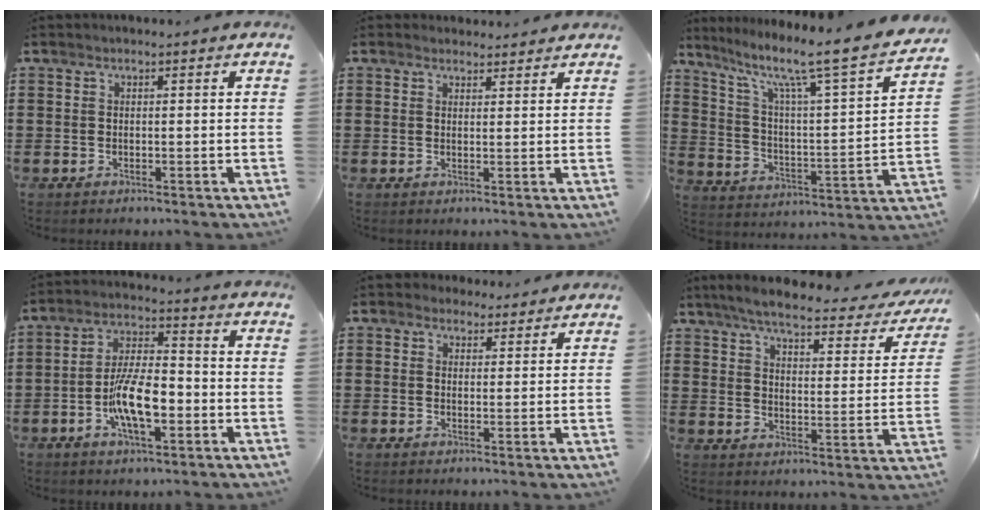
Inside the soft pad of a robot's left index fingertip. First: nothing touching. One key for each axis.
{"total": 1.8, "fx": 1.7, "fy": 0.6, "fz": 0.0, "tx": -0.005, "ty": 0.002, "tz": 0.035}
{"total": 9.0, "fx": 6.8, "fy": 0.5, "fz": 5.9, "tx": -0.126, "ty": -0.059, "tz": 0.097}
{"total": 9.4, "fx": -2.8, "fy": 3.6, "fz": 8.2, "tx": -0.169, "ty": 0.001, "tz": -0.055}
{"total": 2.8, "fx": 2.2, "fy": 1.8, "fz": 0.0, "tx": -0.002, "ty": 0.002, "tz": 0.041}
{"total": 5.1, "fx": 4.6, "fy": 0.4, "fz": 2.3, "tx": -0.069, "ty": -0.030, "tz": 0.073}